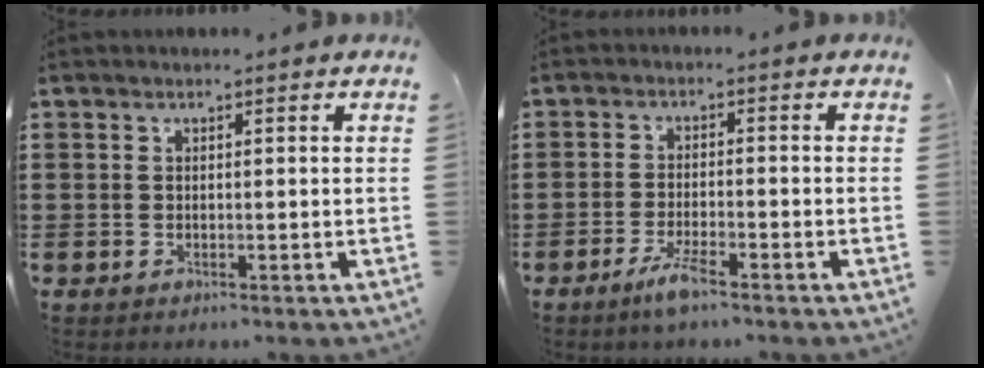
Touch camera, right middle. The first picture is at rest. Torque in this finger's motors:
{"motor_torque": [0.57, -0.46, 0.15, 0.08]}